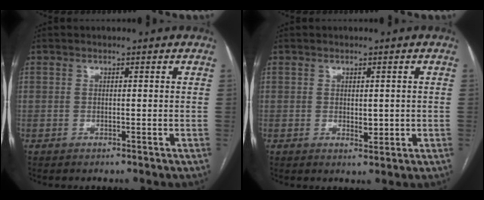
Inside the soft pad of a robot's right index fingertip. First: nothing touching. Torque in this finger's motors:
{"motor_torque": [0.31, 0.46, 0.07, 0.03]}